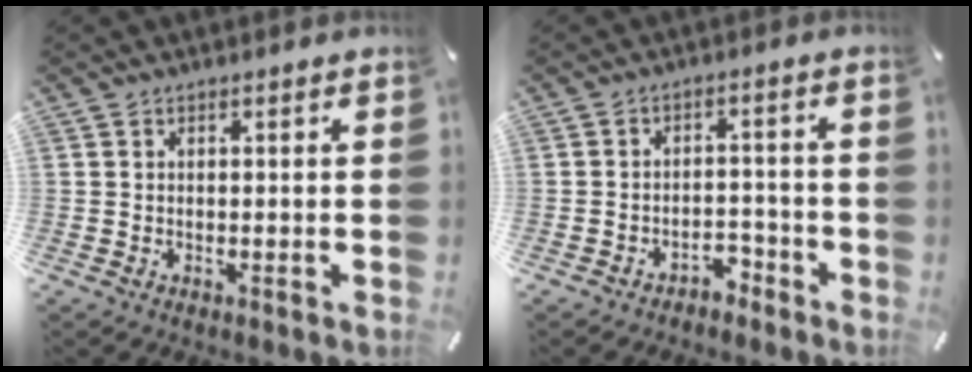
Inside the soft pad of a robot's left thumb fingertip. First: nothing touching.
{"total": 4.3, "force": [-3.4, 2.2, 1.5], "torque": [-0.022, 0.021, -0.065]}